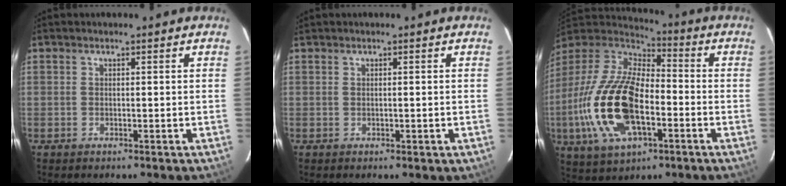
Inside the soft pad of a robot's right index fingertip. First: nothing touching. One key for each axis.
{"total": 0.9, "fx": -0.1, "fy": 0.2, "fz": 0.9, "tx": -0.008, "ty": 0.003, "tz": -0.001}
{"total": 22.7, "fx": -6.1, "fy": 11.1, "fz": 18.8, "tx": -0.409, "ty": -0.022, "tz": -0.111}